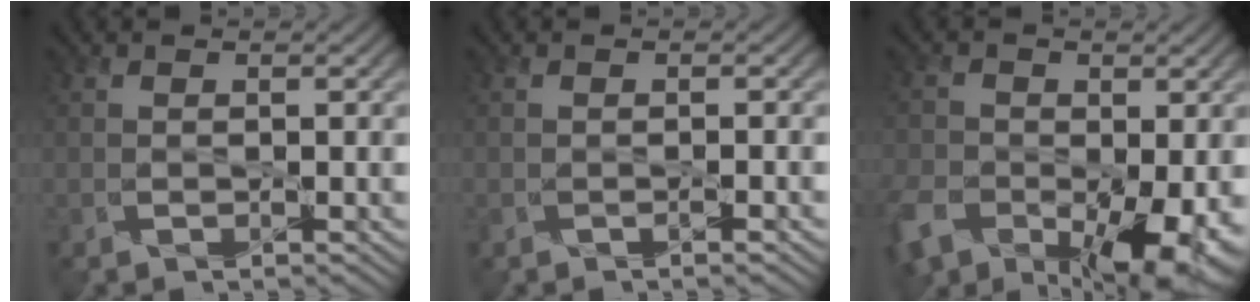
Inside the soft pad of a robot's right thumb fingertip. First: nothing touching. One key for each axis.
{"total": 0.9, "fx": -0.7, "fy": 0.0, "fz": 0.6, "tx": -0.007, "ty": -0.001, "tz": -0.013}
{"total": 14.1, "fx": -5.9, "fy": 8.4, "fz": 9.6, "tx": -0.200, "ty": -0.038, "tz": -0.100}